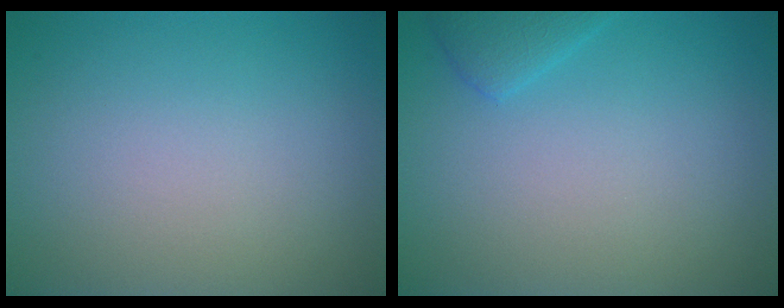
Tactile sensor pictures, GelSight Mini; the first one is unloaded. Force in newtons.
{"total": 1.5, "press": 1.5, "slide": 0.2}